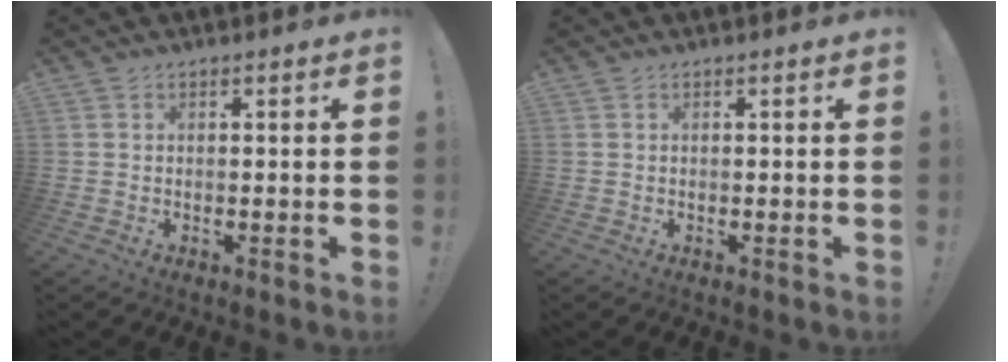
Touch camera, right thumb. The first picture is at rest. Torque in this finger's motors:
{"motor_torque": [0.00, 0.18, 0.16, -0.02, -0.03]}